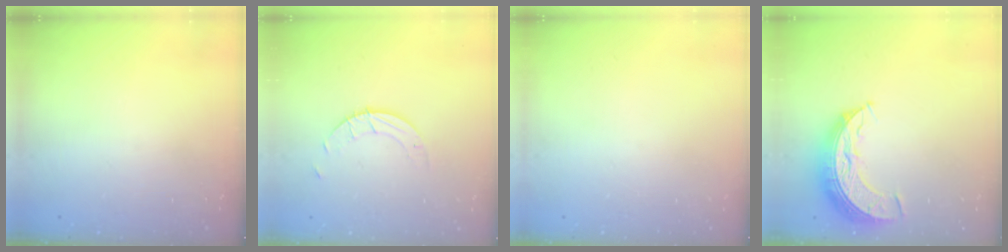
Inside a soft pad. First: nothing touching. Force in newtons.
{"total": 2.5, "press": 2.5, "slide": 0.2}
{"total": 0.0}
{"total": 10.5, "press": 10.5, "slide": 0.5}